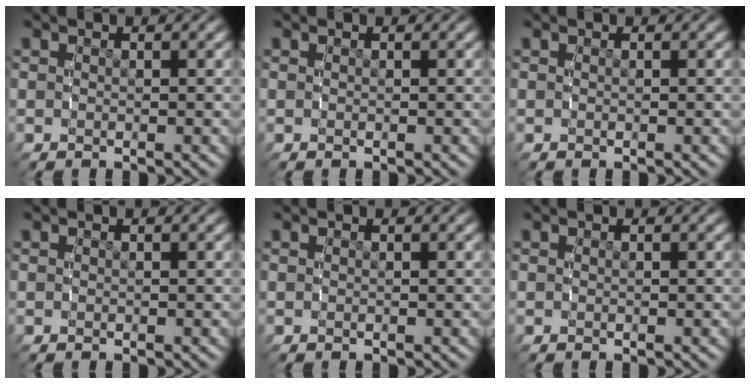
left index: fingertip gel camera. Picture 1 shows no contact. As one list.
[{"total": 0.0}, {"total": 0.0}, {"total": 0.0}, {"total": 0.0}, {"total": 0.0}]